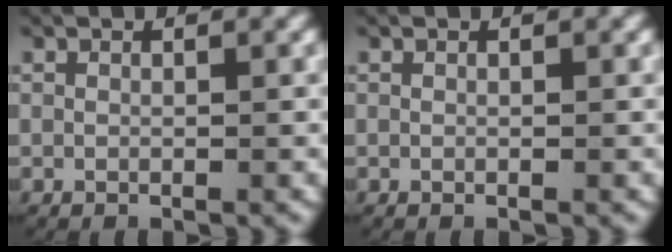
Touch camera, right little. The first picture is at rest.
{"total": 0.0}